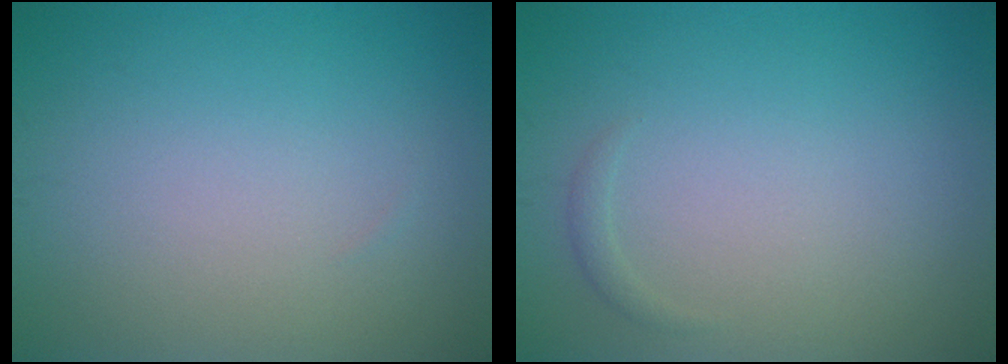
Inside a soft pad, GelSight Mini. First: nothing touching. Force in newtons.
{"total": 0.6, "press": 0.6, "slide": 0.0}